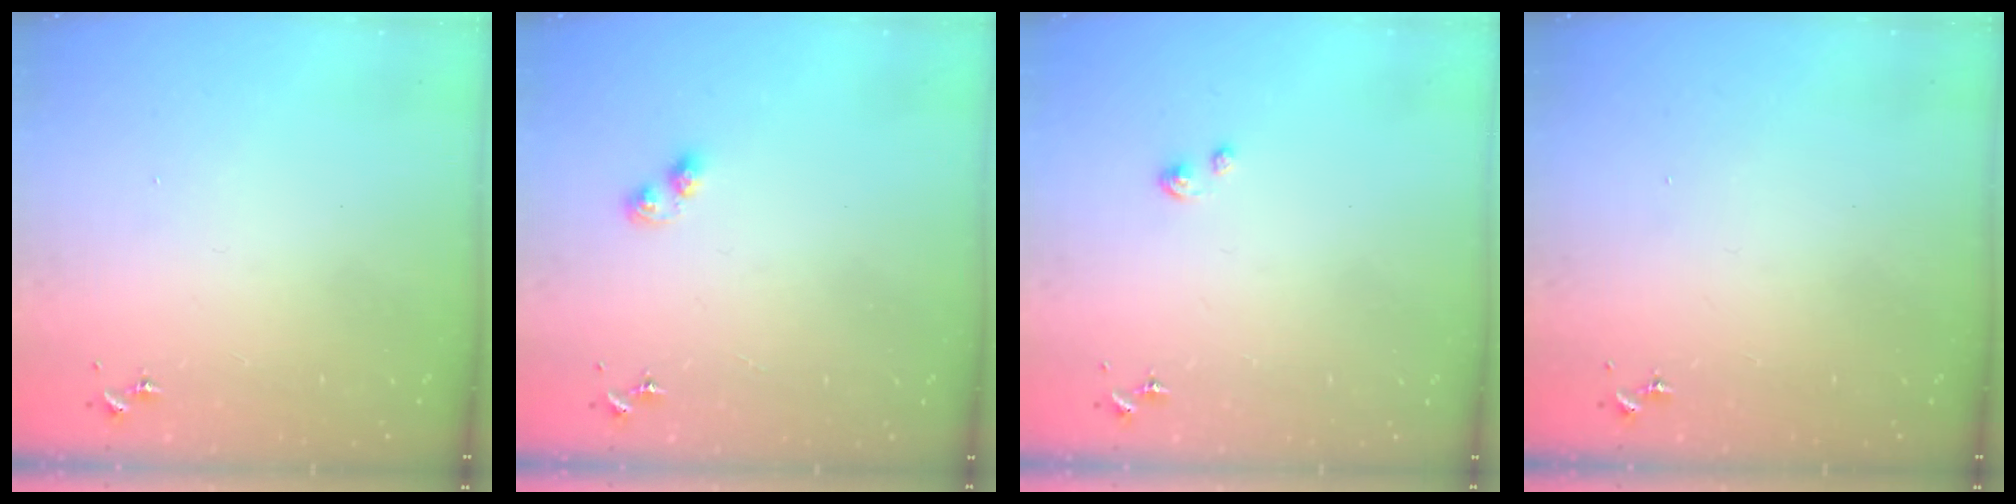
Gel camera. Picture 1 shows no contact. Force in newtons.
{"total": 3.6, "press": 3.6, "slide": 0.4}
{"total": 2.8, "press": 2.8, "slide": 0.3}
{"total": 0.0}